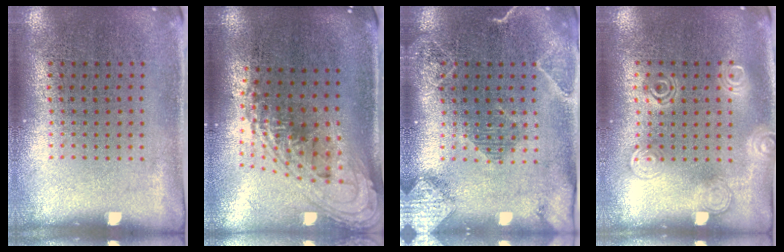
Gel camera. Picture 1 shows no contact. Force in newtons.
{"total": 2.2, "press": 1.6, "slide": 1.5}
{"total": 2.2, "press": 2.1, "slide": 0.8}
{"total": 1.2, "press": 1.2, "slide": 0.0}